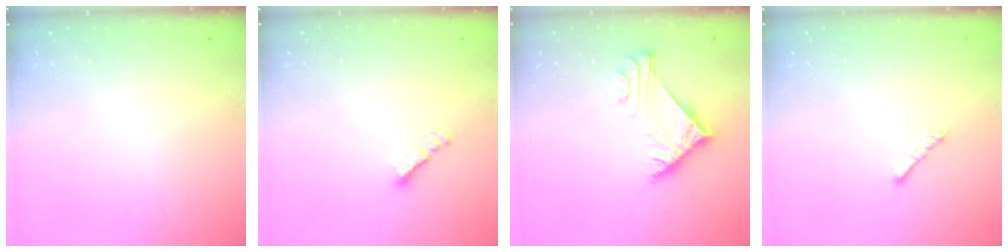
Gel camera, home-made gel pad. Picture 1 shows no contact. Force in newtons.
{"total": 2.5, "press": 2.5, "slide": 0.5}
{"total": 6.0, "press": 5.9, "slide": 1.2}
{"total": 1.9, "press": 1.8, "slide": 0.5}